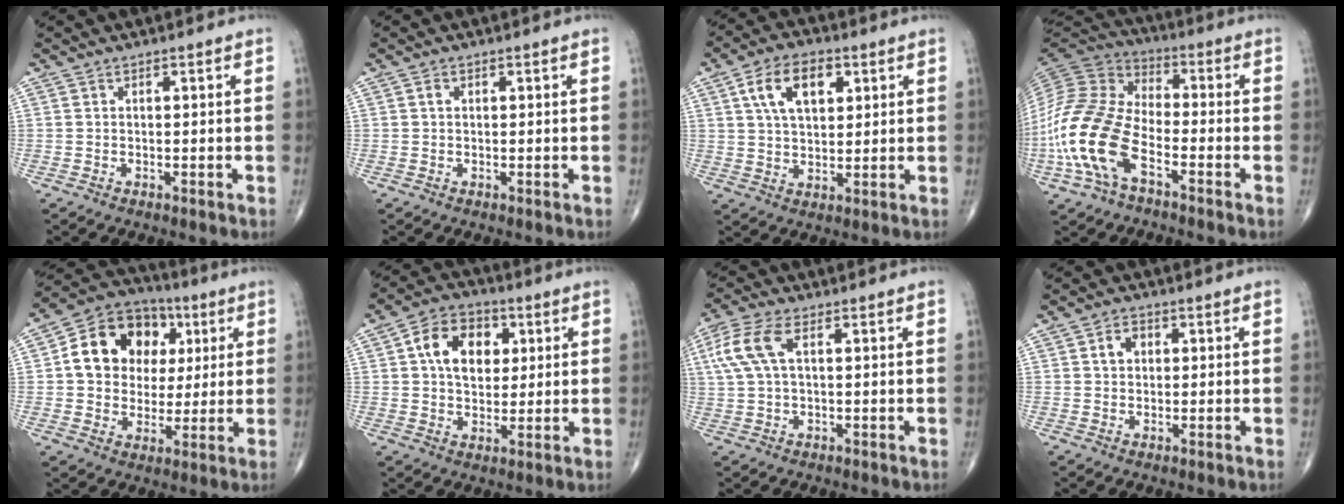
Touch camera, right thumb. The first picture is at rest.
{"total": 0.9, "force": [0.2, 0.7, 0.6], "torque": [-0.008, 0.004, 0.003]}
{"total": 10.4, "force": [3.8, 6.0, 7.5], "torque": [-0.111, -0.004, 0.065]}
{"total": 17.7, "force": [-6.3, 9.4, 13.6], "torque": [-0.294, 0.038, -0.129]}
{"total": 16.1, "force": [3.4, 13.1, 8.7], "torque": [-0.112, 0.012, 0.053]}
{"total": 11.5, "force": [2.9, 8.1, 7.5], "torque": [-0.093, 0.004, 0.042]}
{"total": 8.3, "force": [2.3, 4.0, 6.9], "torque": [-0.172, 0.021, 0.044]}
{"total": 3.2, "force": [0.7, 2.4, 1.9], "torque": [-0.023, 0.006, 0.010]}